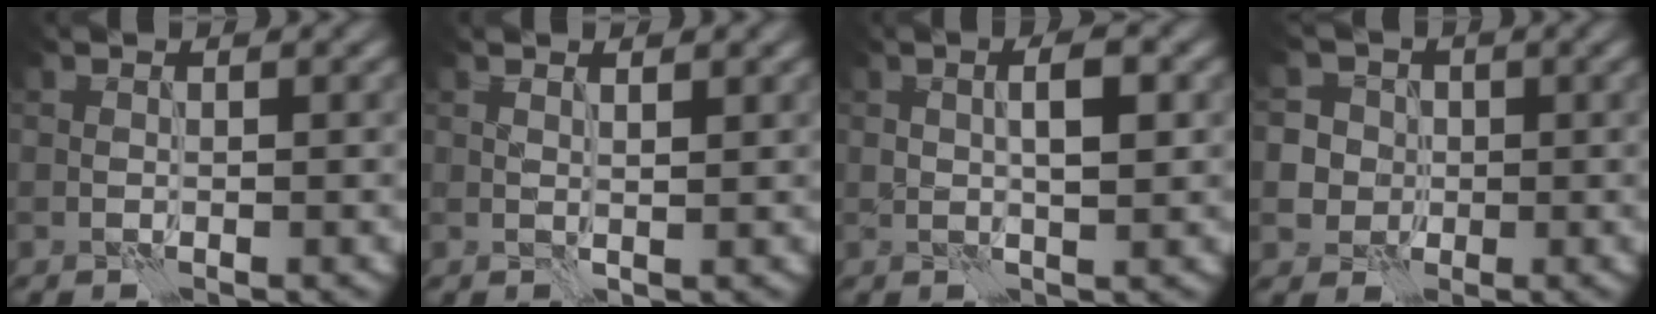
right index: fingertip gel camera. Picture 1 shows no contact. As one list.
[{"total": 1.2, "force": [0.7, 0.1, 0.9], "torque": [-0.015, -0.004, 0.012]}, {"total": 3.3, "force": [0.6, 0.8, 3.2], "torque": [-0.058, 0.006, 0.010]}, {"total": 6.4, "force": [0.8, 6.0, 2.0], "torque": [-0.031, 0.034, -0.007]}]